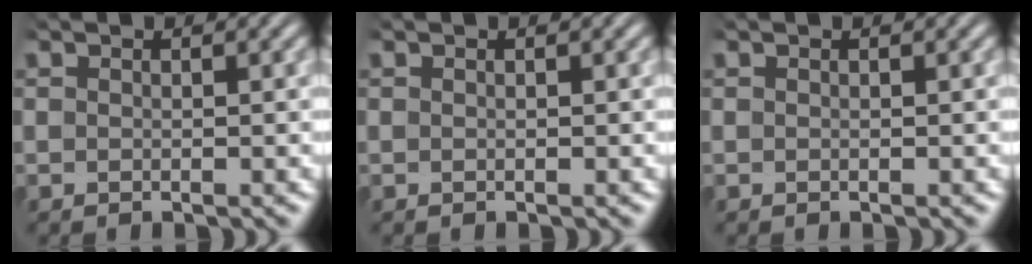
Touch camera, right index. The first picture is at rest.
{"total": 0.0}
{"total": 0.0}